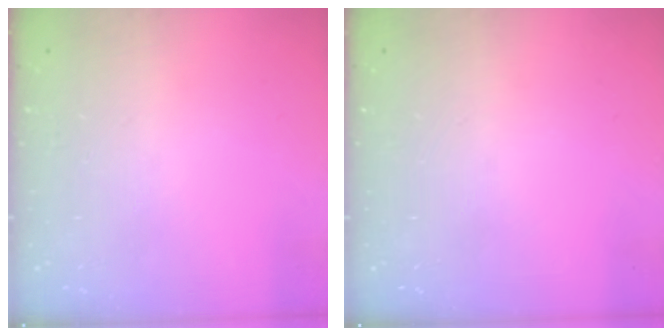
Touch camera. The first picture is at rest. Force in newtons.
{"total": 0.0}